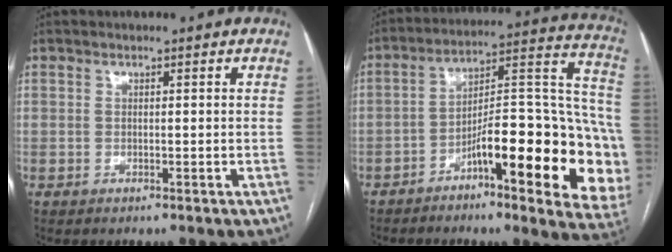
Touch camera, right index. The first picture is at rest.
{"total": 23.3, "force": [-8.0, 4.8, 21.4], "torque": [-0.216, 0.039, -0.107]}